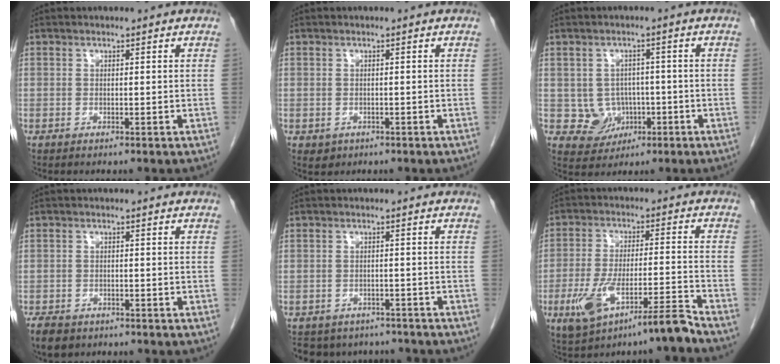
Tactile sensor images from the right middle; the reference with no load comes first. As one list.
[{"total": 1.4, "force": [-0.6, 1.2, 0.3], "torque": [-0.006, 0.002, 0.000]}, {"total": 5.1, "force": [-0.9, 4.9, 1.2], "torque": [-0.015, 0.009, -0.001]}, {"total": 5.0, "force": [-3.8, 2.7, 1.9], "torque": [-0.034, -0.004, -0.056]}, {"total": 9.2, "force": [-8.0, 4.4, 1.2], "torque": [-0.020, 0.009, -0.095]}, {"total": 9.8, "force": [-6.2, 1.0, 7.5], "torque": [-0.145, 0.007, -0.105]}]